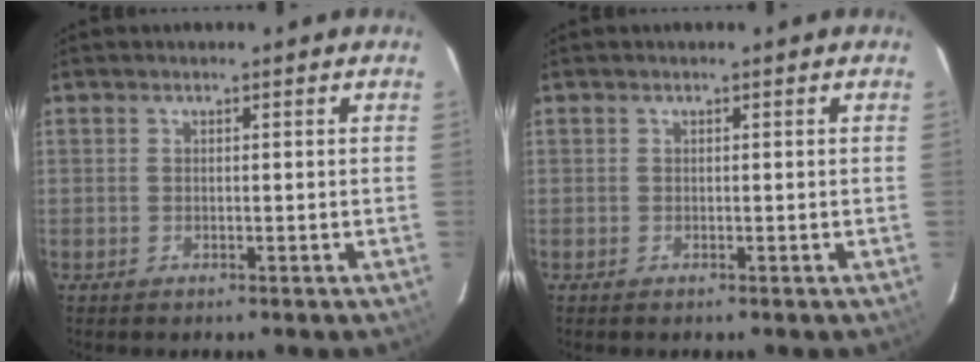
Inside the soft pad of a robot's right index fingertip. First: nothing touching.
{"total": 0.0}